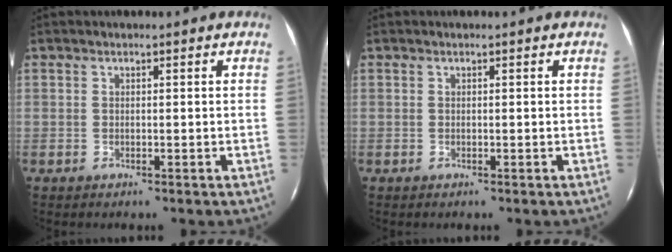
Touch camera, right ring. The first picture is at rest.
{"total": 0.0}